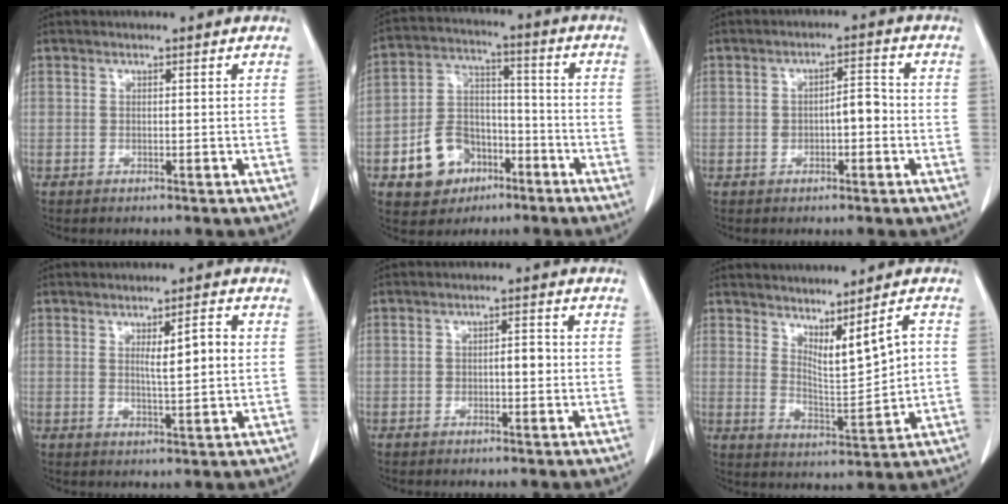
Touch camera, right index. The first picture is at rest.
{"total": 11.0, "force": [-5.2, 8.1, 5.3], "torque": [-0.111, 0.024, -0.083]}
{"total": 4.1, "force": [-0.5, 1.8, 3.6], "torque": [-0.061, 0.018, -0.007]}
{"total": 5.4, "force": [1.1, 0.6, 5.2], "torque": [-0.085, 0.000, 0.020]}
{"total": 3.1, "force": [-0.3, 1.4, 2.8], "torque": [-0.045, 0.011, -0.002]}
{"total": 6.8, "force": [2.4, 1.0, 6.3], "torque": [-0.107, -0.009, 0.056]}